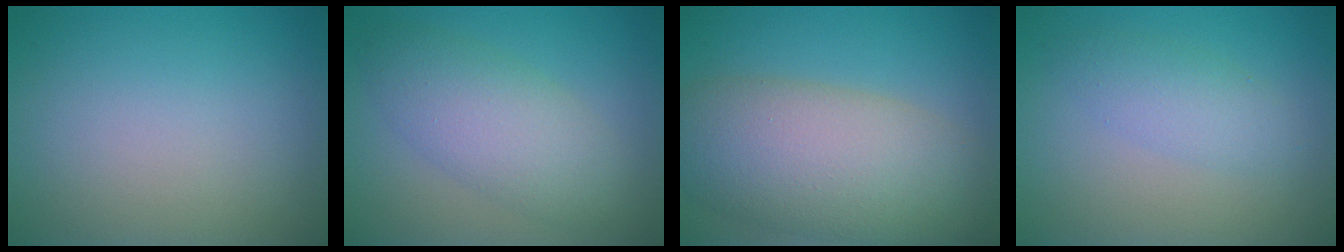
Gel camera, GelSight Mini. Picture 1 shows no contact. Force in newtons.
{"total": 5.3, "press": 5.3, "slide": 0.1}
{"total": 9.6, "press": 9.6, "slide": 0.5}
{"total": 2.5, "press": 2.5, "slide": 0.1}